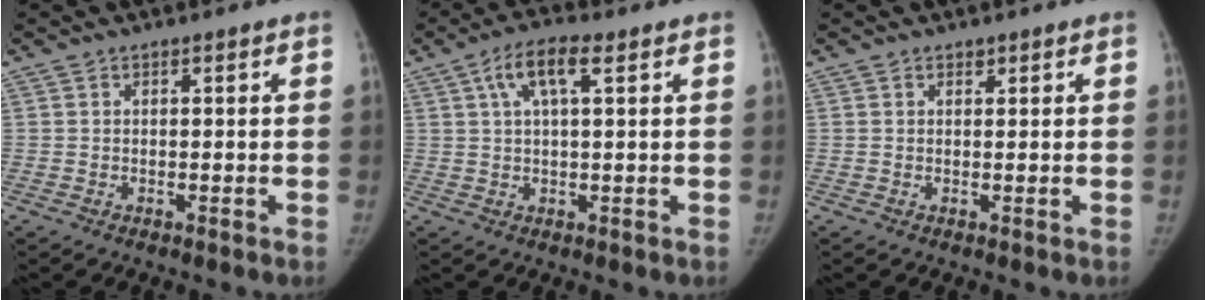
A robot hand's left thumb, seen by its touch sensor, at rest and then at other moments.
{"total": 6.7, "force": [2.8, 2.0, 5.8], "torque": [-0.112, 0.010, 0.049]}
{"total": 0.6, "force": [0.5, 0.3, 0.1], "torque": [0.000, -0.004, 0.006]}